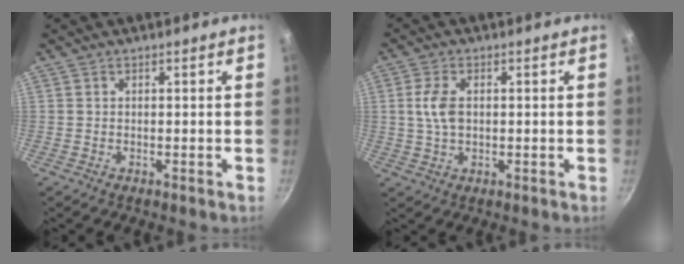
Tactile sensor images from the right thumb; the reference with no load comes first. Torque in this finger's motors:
{"motor_torque": [-0.66, 0.57, 0.49, 0.52, 0.04]}